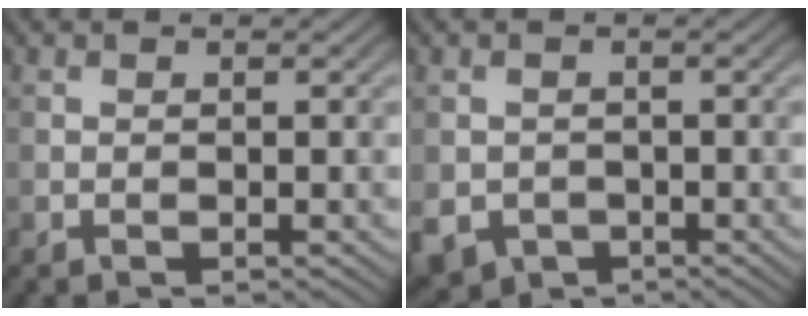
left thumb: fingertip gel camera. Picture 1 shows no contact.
{"total": 4.1, "force": [-1.7, 3.5, 1.4], "torque": [-0.040, -0.019, -0.031]}